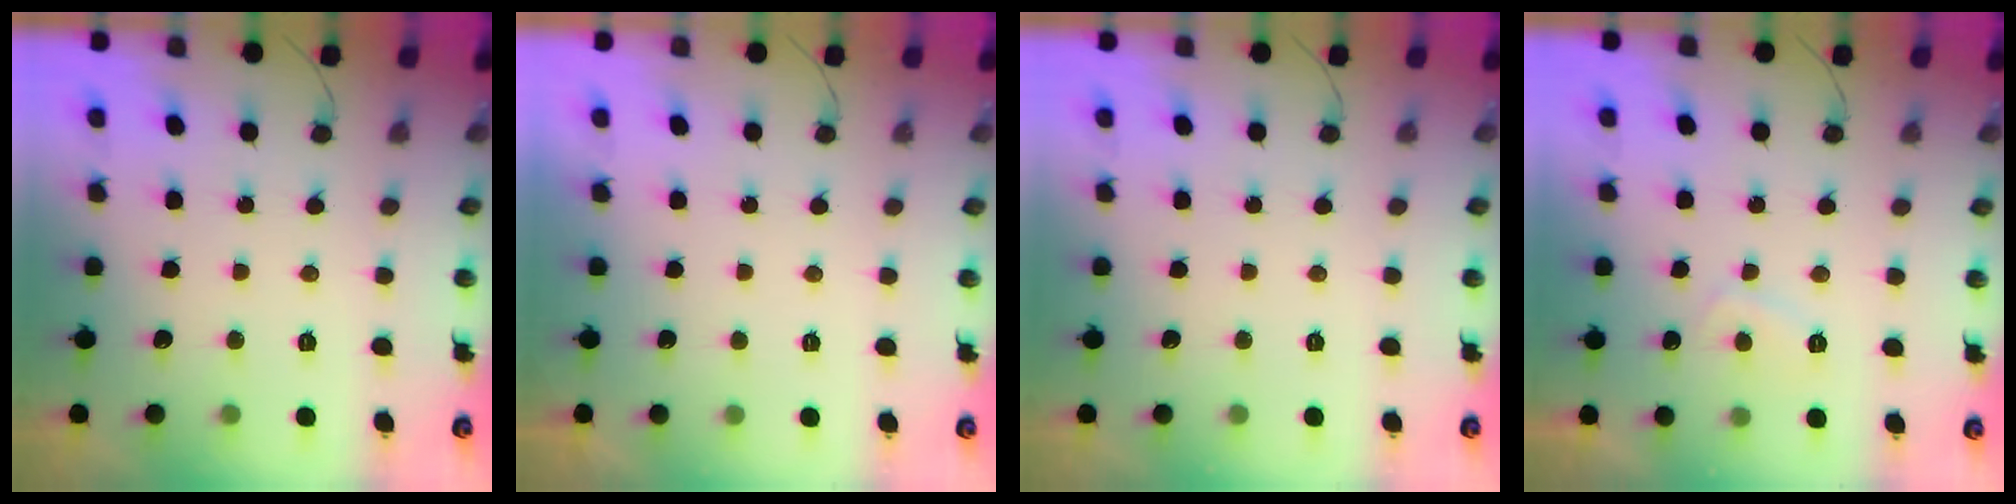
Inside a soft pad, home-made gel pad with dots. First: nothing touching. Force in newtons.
{"total": 2.2, "press": 2.1, "slide": 0.3}
{"total": 0.0}
{"total": 2.4, "press": 2.4, "slide": 0.6}